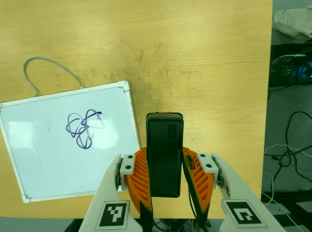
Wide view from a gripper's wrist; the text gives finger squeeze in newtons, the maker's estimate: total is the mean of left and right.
{"total": 3.6, "left": 2.2, "right": 5.1}